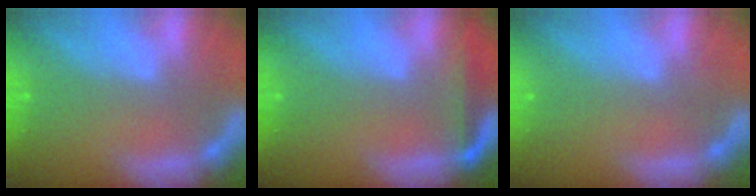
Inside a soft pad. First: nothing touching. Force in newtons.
{"total": 3.5}
{"total": 0.0}